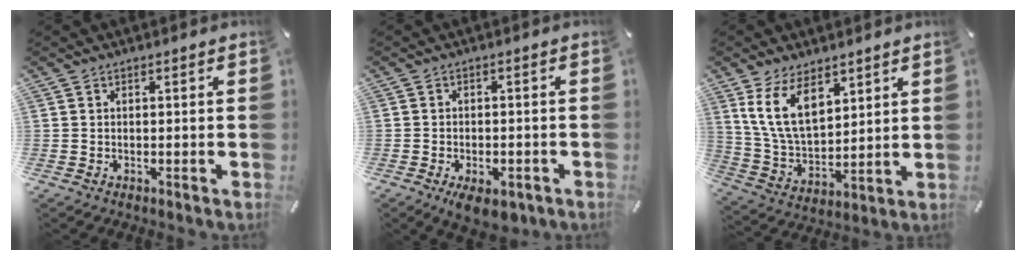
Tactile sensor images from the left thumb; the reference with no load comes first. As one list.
[{"total": 5.1, "force": [-2.9, 2.6, 3.4], "torque": [-0.054, 0.013, -0.045]}, {"total": 12.3, "force": [7.1, 7.0, 7.2], "torque": [-0.174, -0.023, 0.131]}]